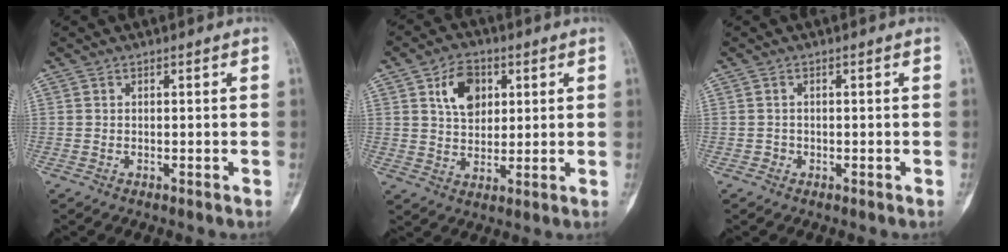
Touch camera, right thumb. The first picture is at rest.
{"total": 8.5, "force": [3.1, 5.9, 5.3], "torque": [-0.060, -0.009, 0.052]}
{"total": 0.8, "force": [-0.4, 0.7, 0.0], "torque": [0.010, 0.005, -0.010]}